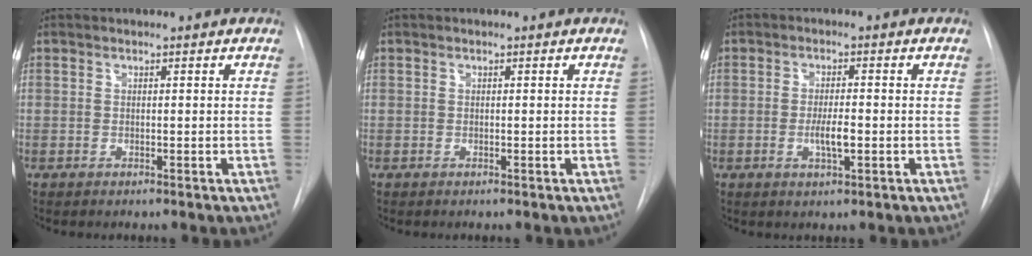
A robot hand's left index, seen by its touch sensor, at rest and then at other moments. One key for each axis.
{"total": 0.0}
{"total": 3.6, "fx": -0.9, "fy": 0.7, "fz": 3.4, "tx": -0.064, "ty": -0.002, "tz": -0.013}